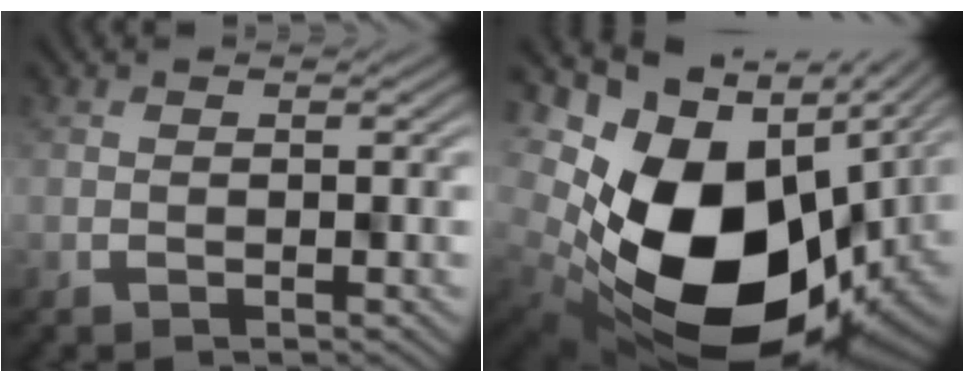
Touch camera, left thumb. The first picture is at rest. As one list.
[{"total": 18.3, "force": [1.7, 13.3, 12.5], "torque": [-0.279, -0.078, 0.068]}]